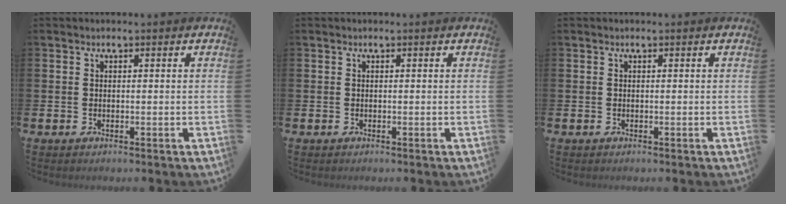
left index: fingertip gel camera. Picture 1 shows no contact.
{"total": 0.0}
{"total": 0.0}